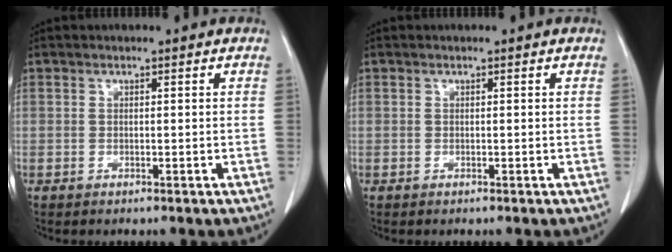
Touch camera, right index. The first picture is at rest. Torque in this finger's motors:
{"motor_torque": [-0.01, 0.00, 0.00, 0.00]}